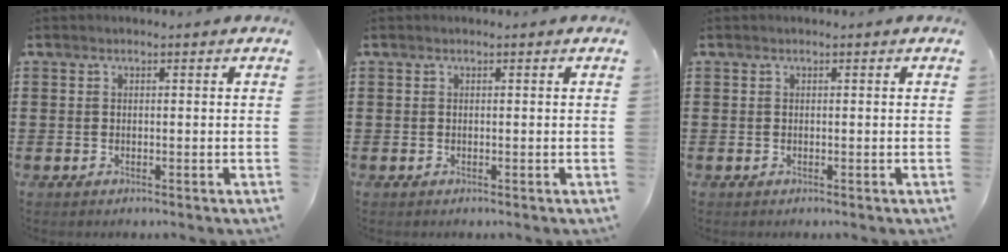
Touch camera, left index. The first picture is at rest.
{"total": 0.0}
{"total": 0.0}